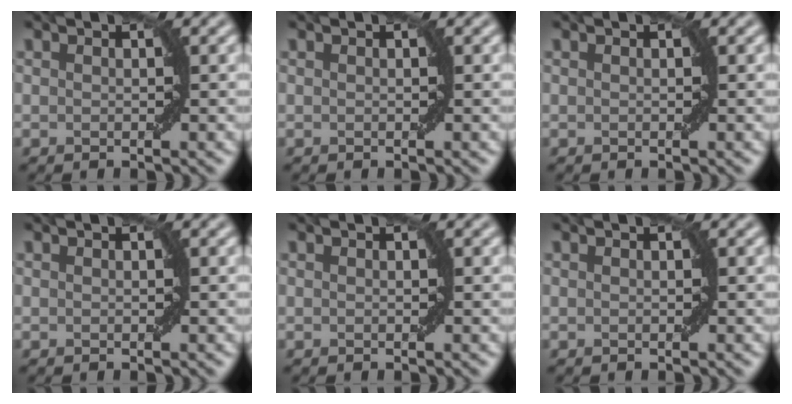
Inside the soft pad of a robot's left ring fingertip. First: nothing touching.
{"total": 0.0}
{"total": 0.0}
{"total": 0.0}
{"total": 0.0}
{"total": 0.0}